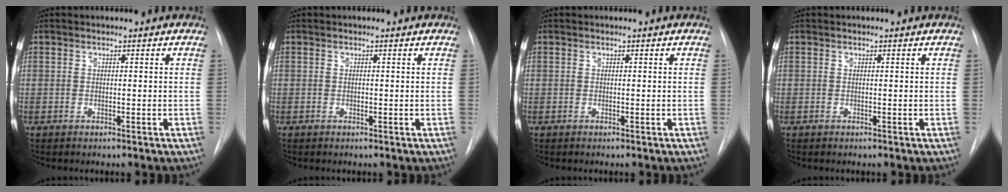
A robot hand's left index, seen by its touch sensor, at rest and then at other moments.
{"total": 0.0}
{"total": 0.0}
{"total": 0.0}